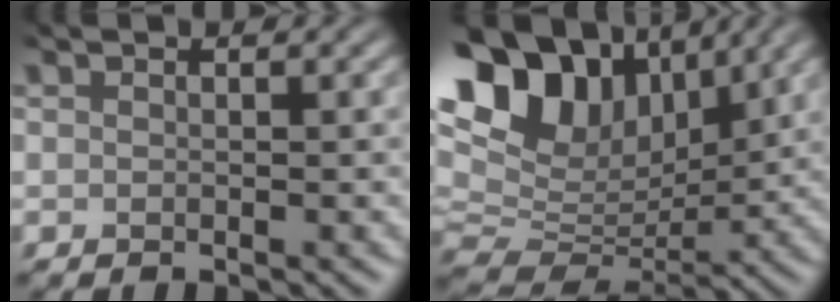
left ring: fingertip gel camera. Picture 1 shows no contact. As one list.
[{"total": 12.9, "force": [6.0, 7.8, 8.3], "torque": [-0.168, 0.021, 0.112]}]